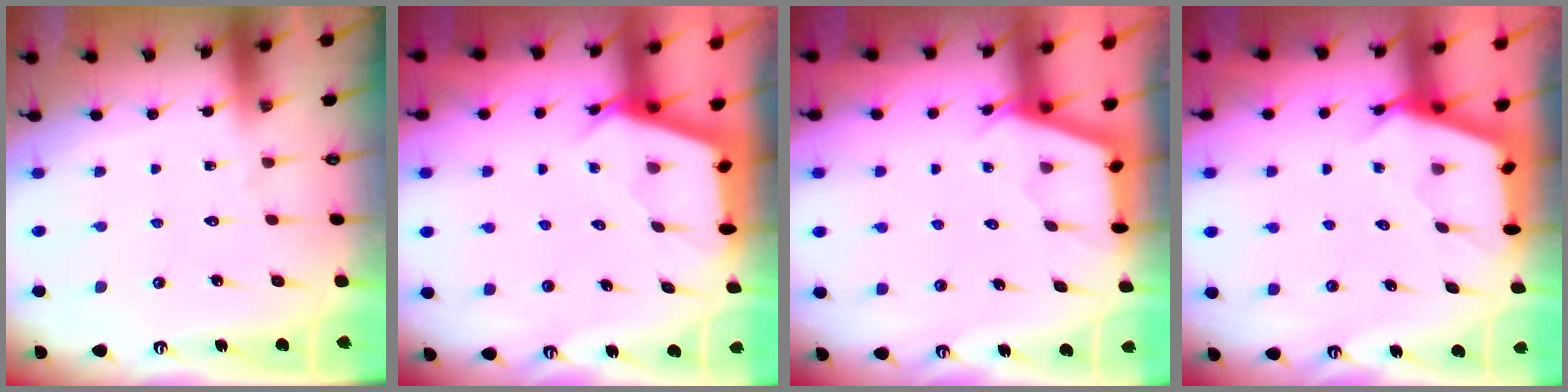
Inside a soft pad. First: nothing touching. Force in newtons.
{"total": 2.9, "press": 2.9, "slide": 0.3}
{"total": 2.6, "press": 2.6, "slide": 0.3}
{"total": 2.7, "press": 2.7, "slide": 0.3}